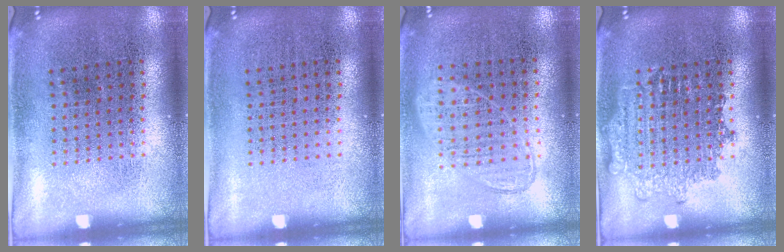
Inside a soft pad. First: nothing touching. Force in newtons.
{"total": 0.0}
{"total": 1.0, "press": 0.9, "slide": 0.4}
{"total": 2.0, "press": 1.9, "slide": 0.4}